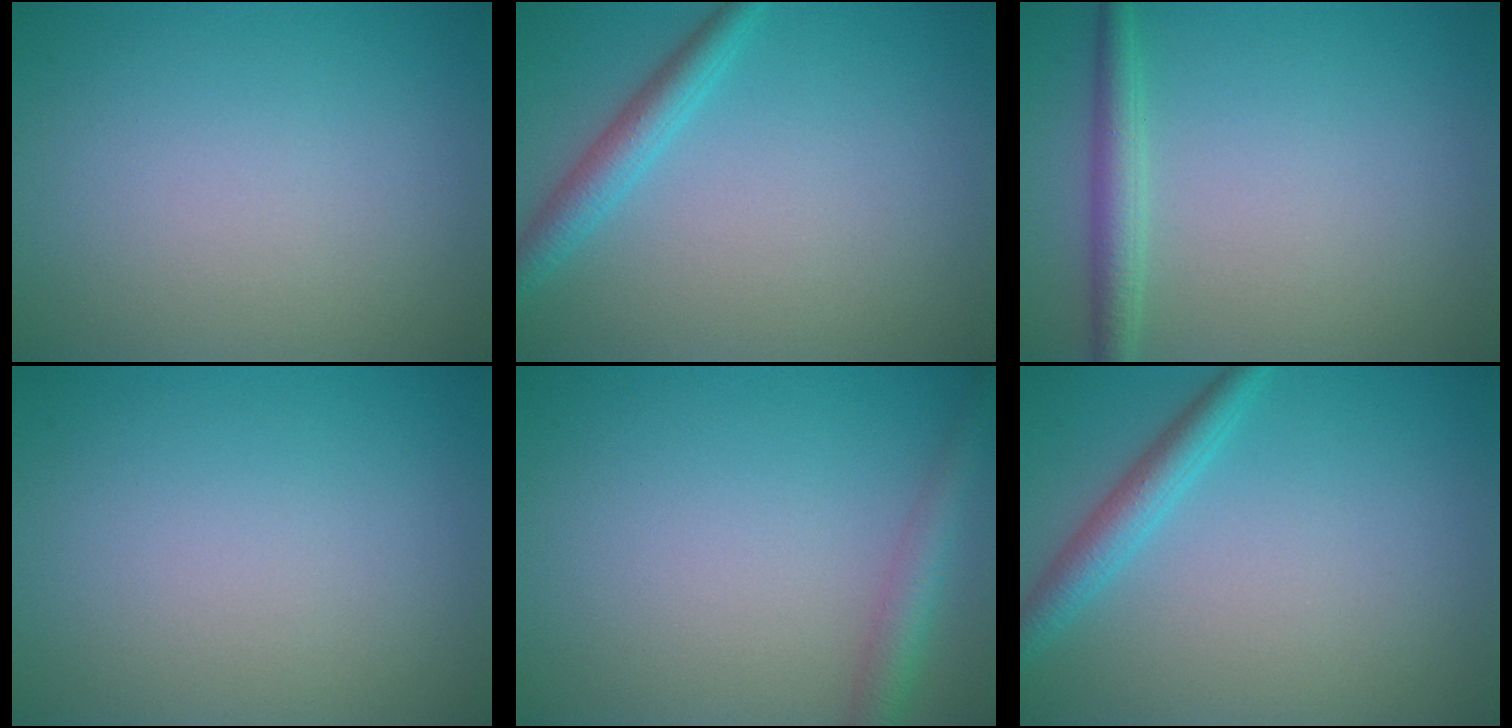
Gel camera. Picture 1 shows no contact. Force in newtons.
{"total": 2.6, "press": 2.6, "slide": 0.2}
{"total": 2.4, "press": 2.4, "slide": 0.1}
{"total": 0.0}
{"total": 2.7, "press": 2.7, "slide": 0.1}
{"total": 2.6, "press": 2.6, "slide": 0.2}